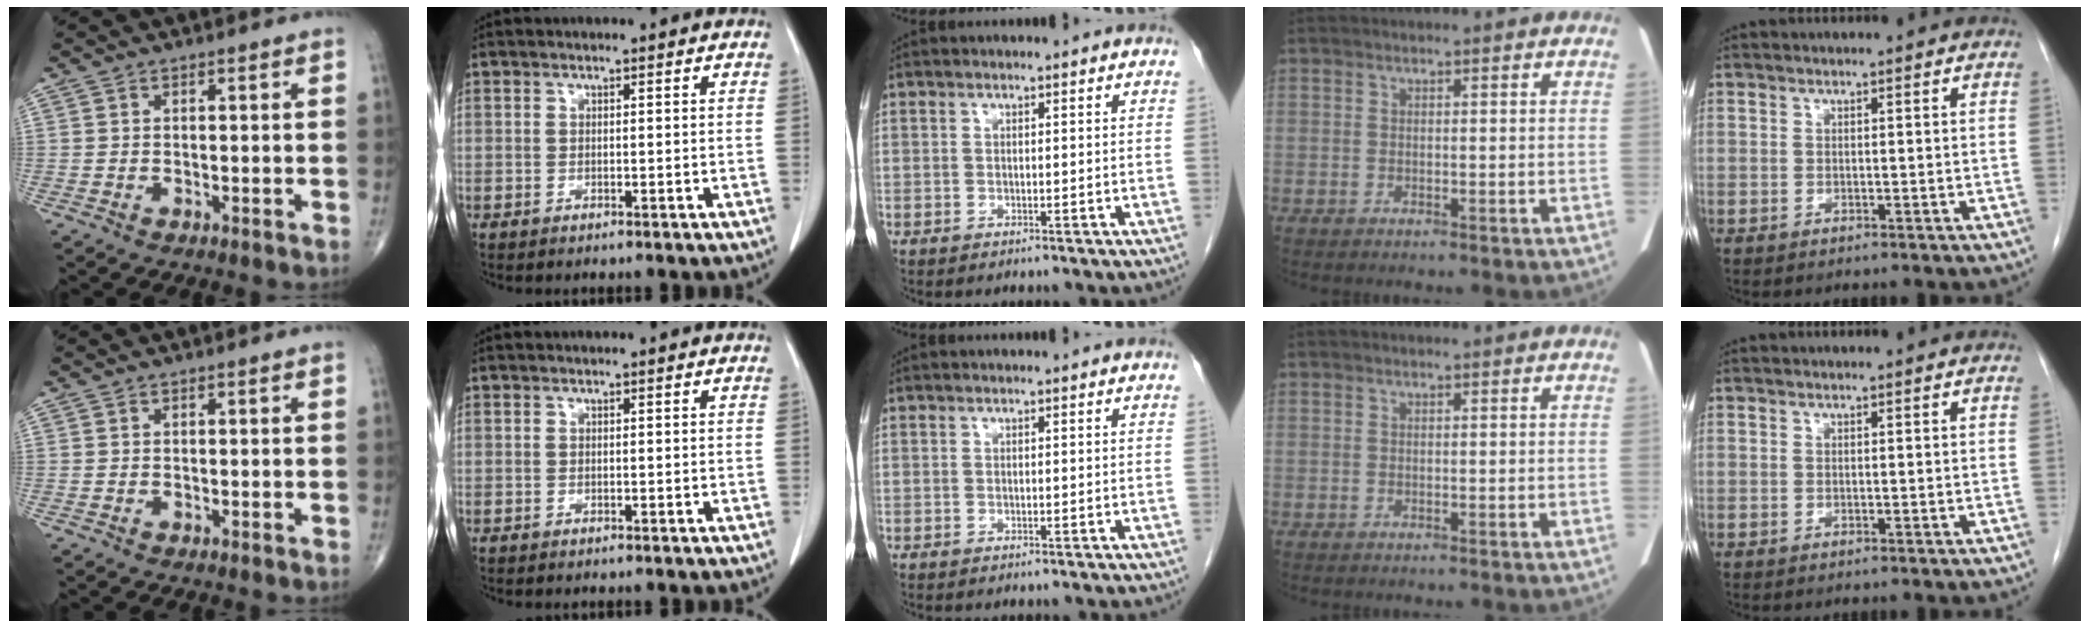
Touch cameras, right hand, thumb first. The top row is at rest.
{}